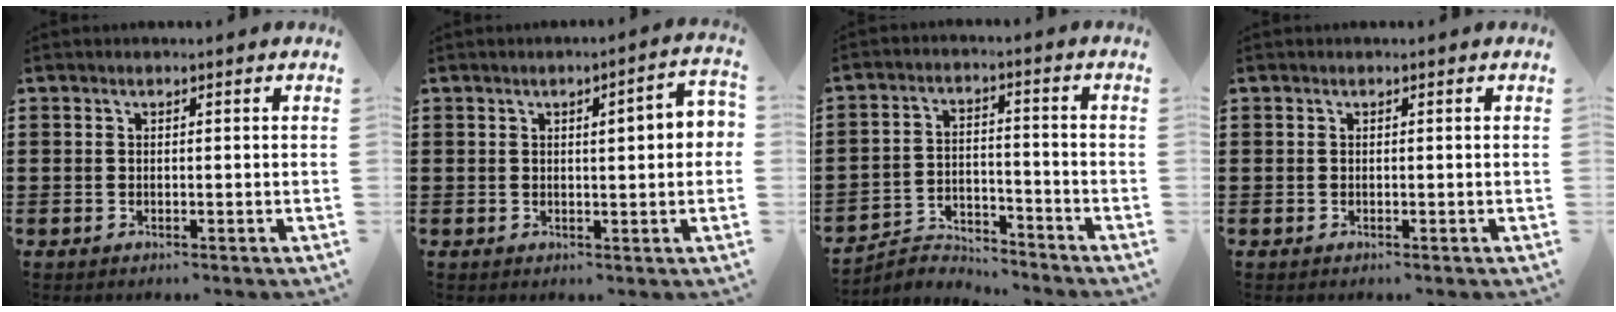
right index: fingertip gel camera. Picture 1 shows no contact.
{"total": 3.5, "force": [0.5, 0.5, 3.4], "torque": [-0.054, -0.001, 0.004]}
{"total": 3.9, "force": [-3.8, 0.8, 0.2], "torque": [-0.009, 0.006, -0.081]}
{"total": 0.0}